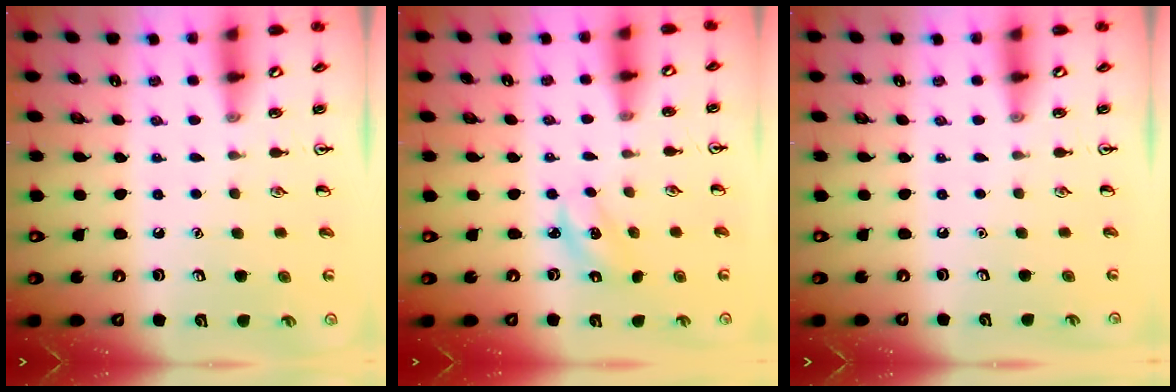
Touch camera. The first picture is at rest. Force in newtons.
{"total": 2.6, "press": 2.5, "slide": 0.6}
{"total": 0.0}